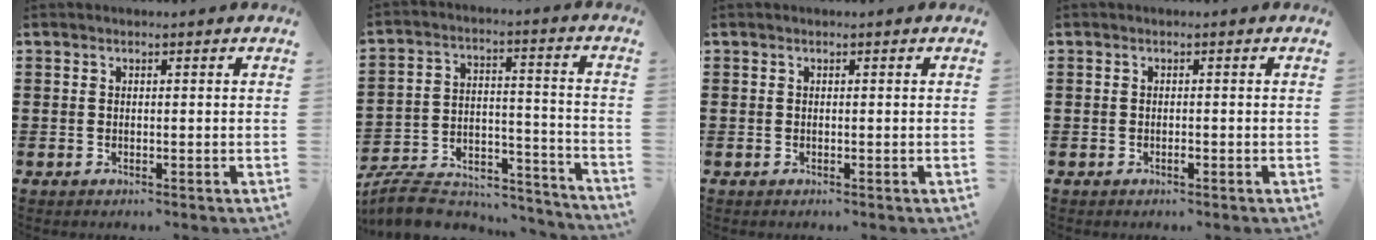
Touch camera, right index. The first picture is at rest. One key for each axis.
{"total": 8.2, "fx": -7.6, "fy": 2.2, "fz": 2.4, "tx": -0.047, "ty": 0.015, "tz": -0.145}
{"total": 0.0}
{"total": 0.7, "fx": -0.4, "fy": 0.1, "fz": 0.6, "tx": -0.013, "ty": -0.004, "tz": -0.006}